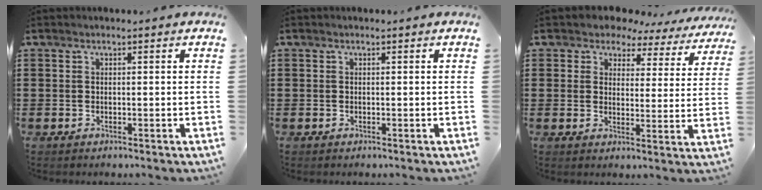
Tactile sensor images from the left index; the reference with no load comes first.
{"total": 0.0}
{"total": 3.9, "force": [3.4, 1.8, 0.7], "torque": [-0.037, -0.017, 0.055]}